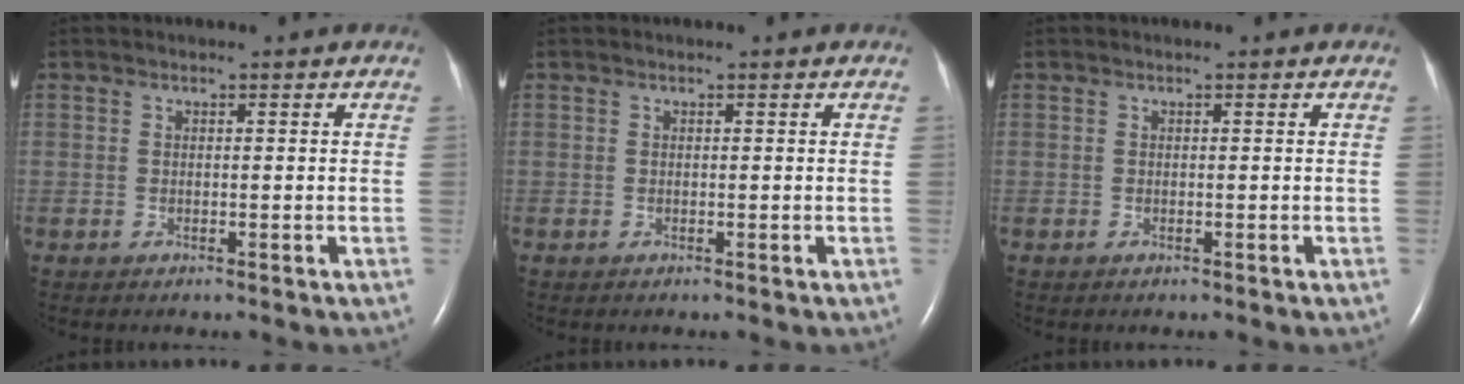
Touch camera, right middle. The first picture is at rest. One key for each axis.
{"total": 0.0}
{"total": 0.0}